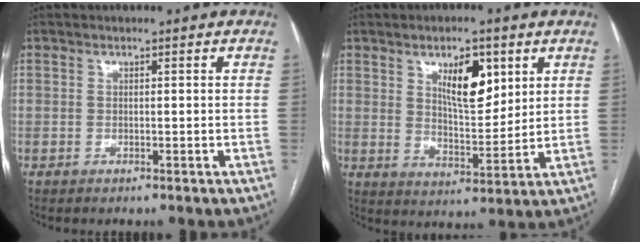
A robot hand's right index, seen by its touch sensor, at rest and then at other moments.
{"total": 8.7, "force": [4.0, 3.3, 7.0], "torque": [-0.115, 0.000, 0.072]}